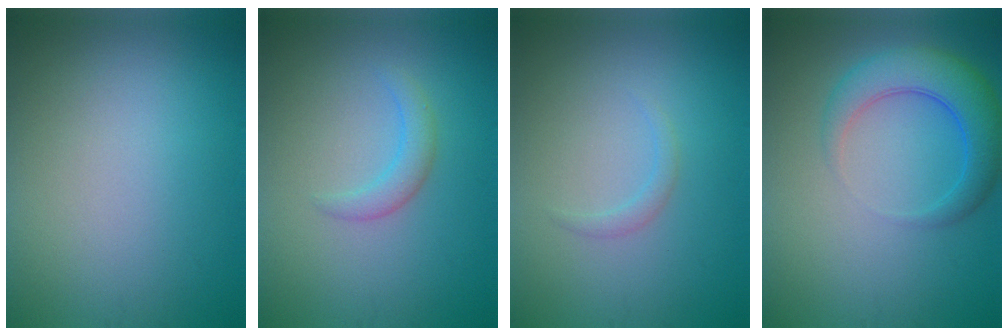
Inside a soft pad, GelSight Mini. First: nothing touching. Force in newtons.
{"total": 1.9, "press": 1.8, "slide": 0.3}
{"total": 0.9, "press": 0.9, "slide": 0.1}
{"total": 5.0, "press": 5.0, "slide": 0.4}